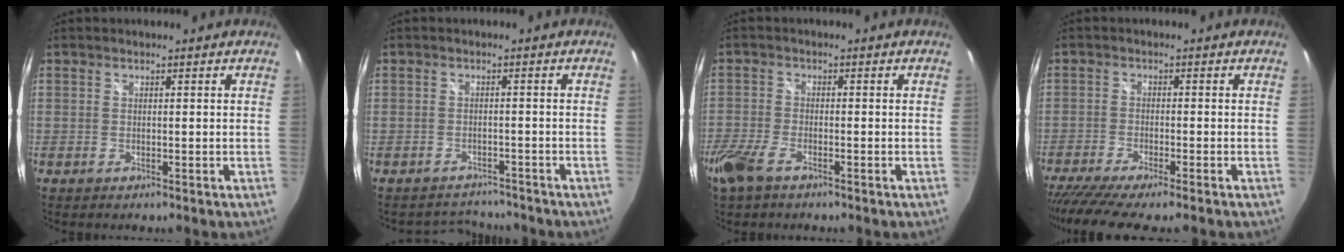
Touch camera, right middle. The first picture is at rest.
{"total": 4.0, "force": [-3.8, 1.1, -0.6], "torque": [0.008, 0.018, -0.058]}
{"total": 6.4, "force": [-4.8, 1.8, 3.9], "torque": [-0.102, -0.007, -0.102]}
{"total": 8.7, "force": [-7.2, -0.3, 4.9], "torque": [-0.108, -0.037, -0.120]}